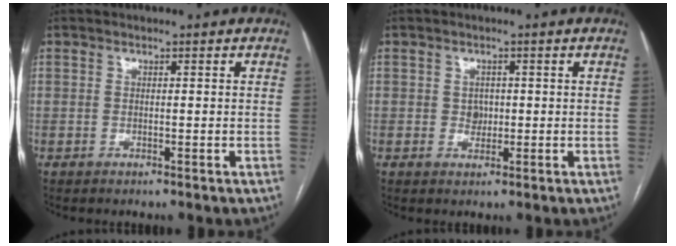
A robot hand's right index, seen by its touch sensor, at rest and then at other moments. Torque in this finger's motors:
{"motor_torque": [0.60, 0.24, -0.01, 0.02]}